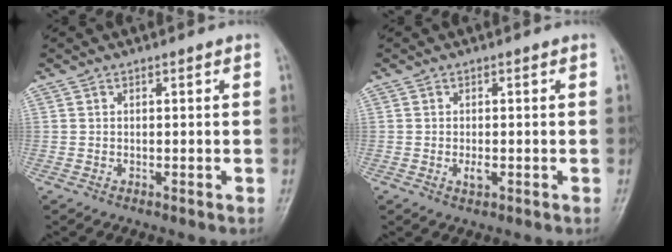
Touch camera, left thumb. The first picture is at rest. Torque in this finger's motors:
{"motor_torque": [-0.05, 0.07, 0.12, 0.07, 0.00]}